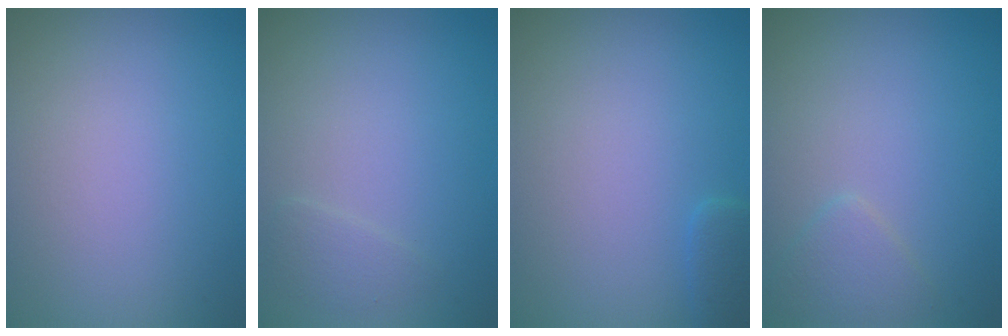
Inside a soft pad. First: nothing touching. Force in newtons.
{"total": 1.1, "press": 1.1, "slide": 0.0}
{"total": 1.2, "press": 1.2, "slide": 0.1}
{"total": 1.6, "press": 1.6, "slide": 0.1}